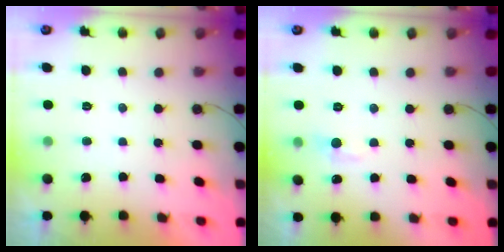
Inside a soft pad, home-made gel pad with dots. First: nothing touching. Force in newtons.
{"total": 6.2, "press": 6.1, "slide": 0.9}